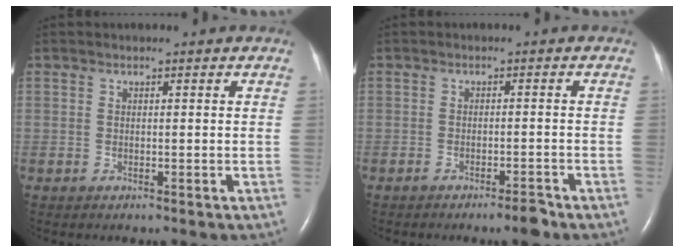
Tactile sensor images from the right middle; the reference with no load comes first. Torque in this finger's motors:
{"motor_torque": [-0.06, 0.06, -0.05, 0.01]}